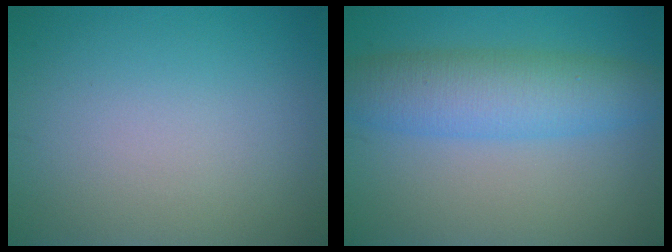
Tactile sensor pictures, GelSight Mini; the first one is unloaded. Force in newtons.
{"total": 6.2, "press": 6.2, "slide": 0.3}